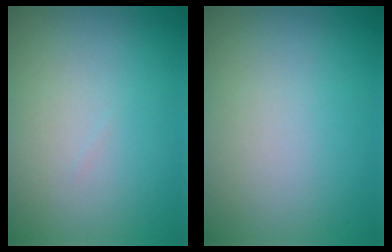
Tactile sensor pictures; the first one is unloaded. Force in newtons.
{"total": 0.0}